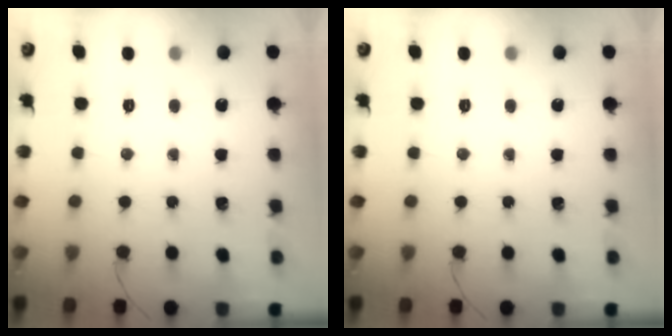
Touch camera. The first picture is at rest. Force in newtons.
{"total": 0.0}